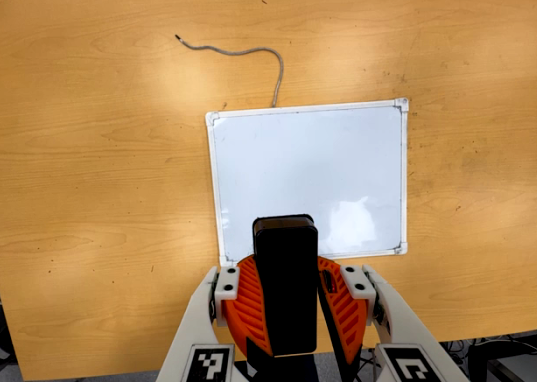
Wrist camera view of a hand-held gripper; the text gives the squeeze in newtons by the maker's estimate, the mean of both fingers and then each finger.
{"total": 10.3, "left": 10.3, "right": 10.3}